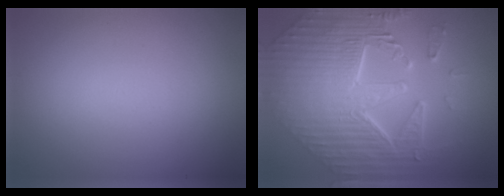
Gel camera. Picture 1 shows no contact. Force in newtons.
{"total": 10.7, "press": 7.3, "slide": 7.8}